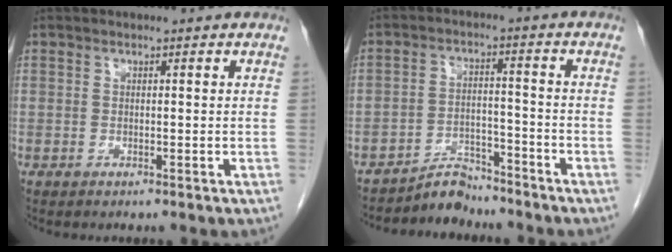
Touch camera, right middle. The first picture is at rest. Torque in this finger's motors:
{"motor_torque": [0.62, -0.72, 0.00, 0.00]}